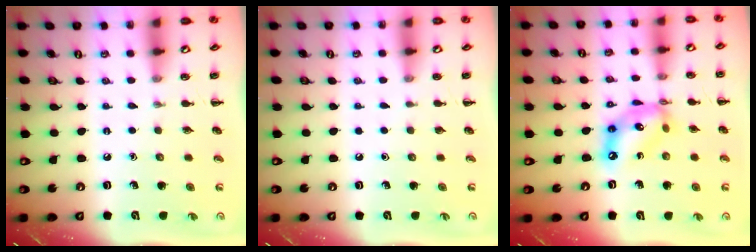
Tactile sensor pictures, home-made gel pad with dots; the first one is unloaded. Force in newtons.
{"total": 0.0}
{"total": 13.5, "press": 13.0, "slide": 3.6}